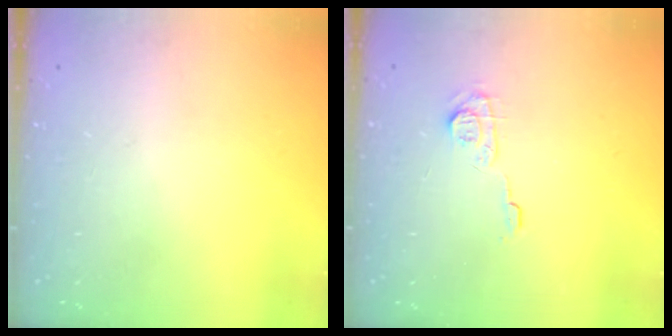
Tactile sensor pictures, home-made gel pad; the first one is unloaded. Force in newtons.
{"total": 7.5, "press": 7.4, "slide": 1.0}